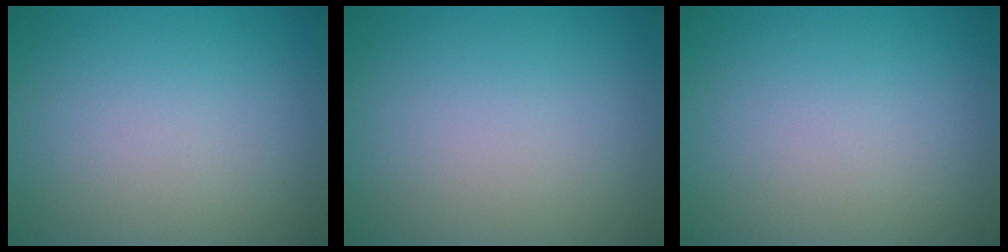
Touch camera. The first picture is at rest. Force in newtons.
{"total": 0.0}
{"total": 0.0}